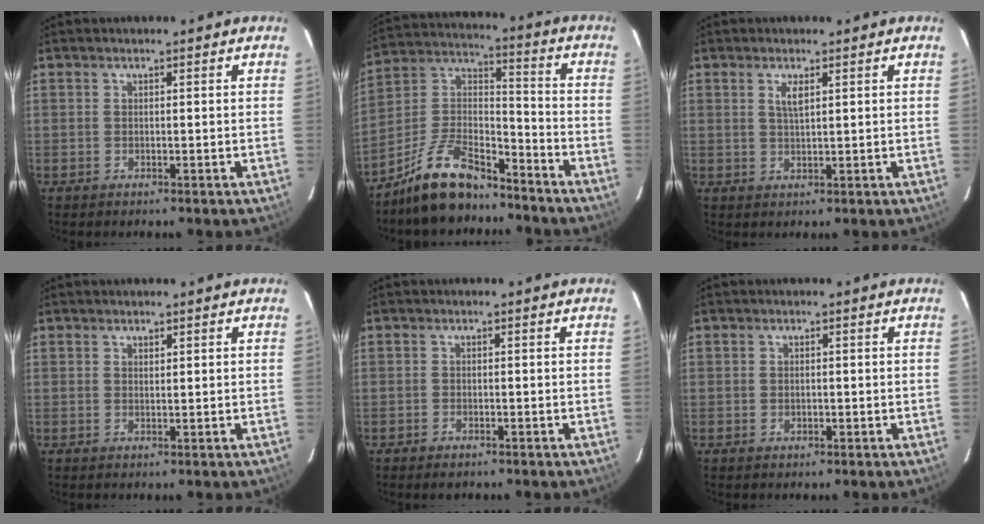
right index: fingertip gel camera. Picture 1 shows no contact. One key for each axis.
{"total": 14.0, "fx": -10.6, "fy": 5.3, "fz": 7.5, "tx": -0.162, "ty": 0.030, "tz": -0.193}
{"total": 2.4, "fx": 1.1, "fy": 0.6, "fz": 2.0, "tx": -0.038, "ty": 0.000, "tz": 0.021}
{"total": 0.7, "fx": 0.6, "fy": 0.3, "fz": 0.2, "tx": -0.004, "ty": 0.001, "tz": 0.011}
{"total": 1.6, "fx": -1.3, "fy": 0.7, "fz": 0.7, "tx": -0.020, "ty": 0.001, "tz": -0.023}
{"total": 0.9, "fx": -0.2, "fy": 0.9, "fz": 0.3, "tx": -0.003, "ty": 0.000, "tz": -0.002}